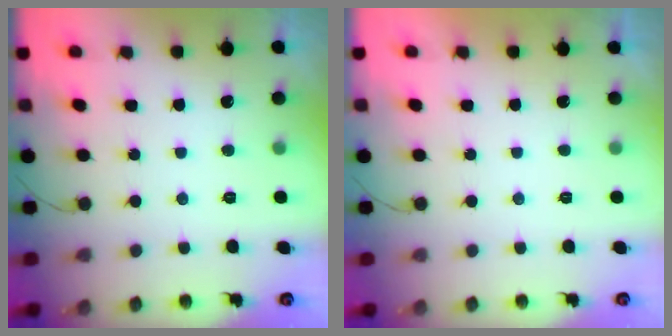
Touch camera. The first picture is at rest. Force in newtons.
{"total": 2.2, "press": 2.2, "slide": 0.3}